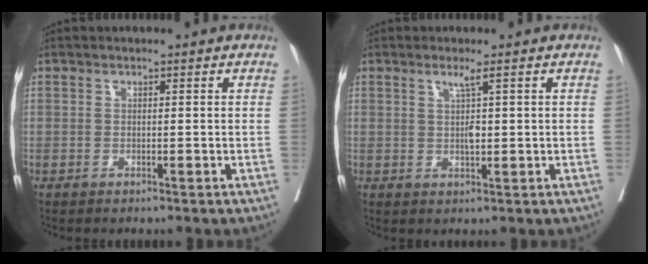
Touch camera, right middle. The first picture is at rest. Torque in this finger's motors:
{"motor_torque": [0.53, 0.17, 0.16, 0.02]}